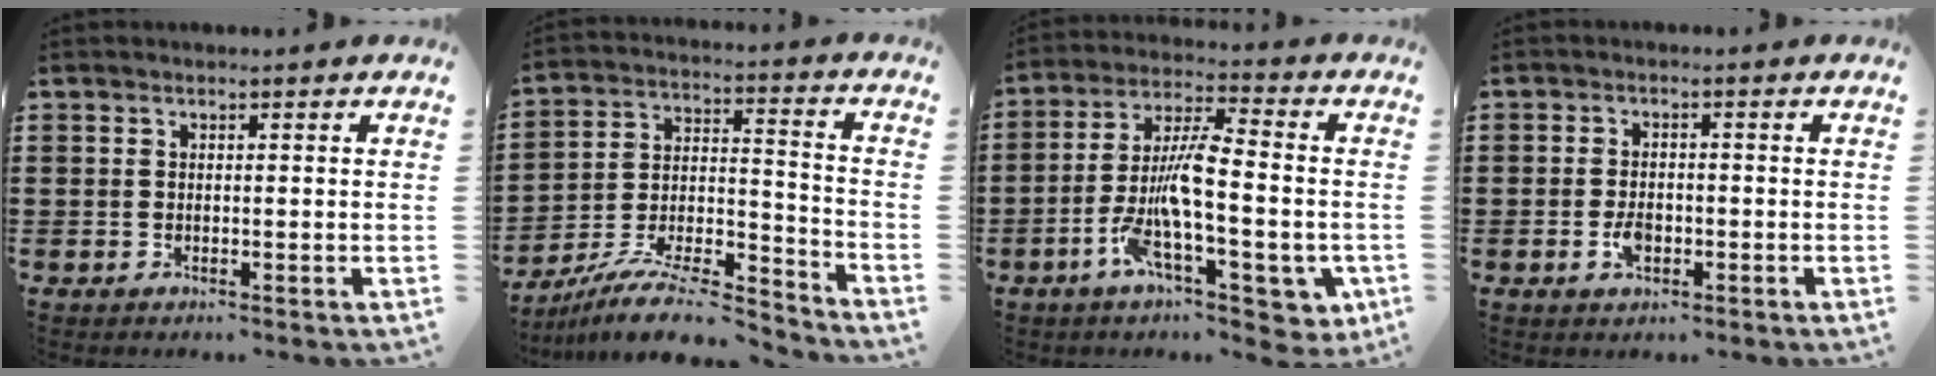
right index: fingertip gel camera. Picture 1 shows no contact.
{"total": 11.5, "force": [-10.2, 2.0, 5.1], "torque": [-0.081, 0.029, -0.195]}
{"total": 13.5, "force": [-4.6, 4.4, 11.9], "torque": [-0.237, -0.003, -0.086]}
{"total": 2.8, "force": [-1.0, 1.5, 2.1], "torque": [-0.045, -0.001, -0.021]}